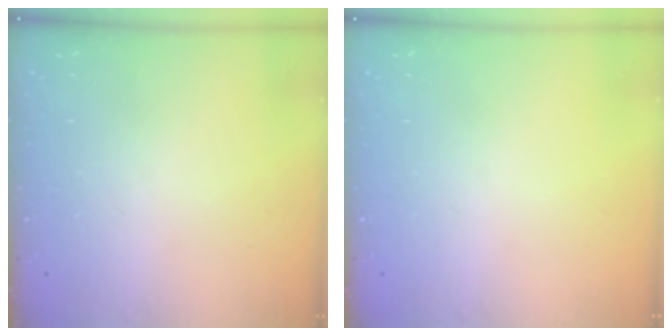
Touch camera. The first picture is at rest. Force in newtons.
{"total": 0.0}